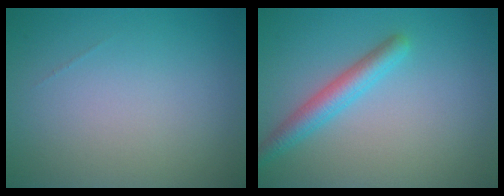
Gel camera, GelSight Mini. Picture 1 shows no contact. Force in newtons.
{"total": 2.9, "press": 2.9, "slide": 0.1}